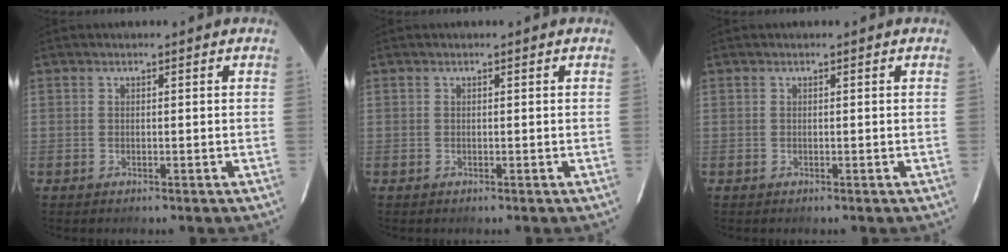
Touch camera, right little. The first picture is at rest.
{"total": 0.0}
{"total": 0.0}